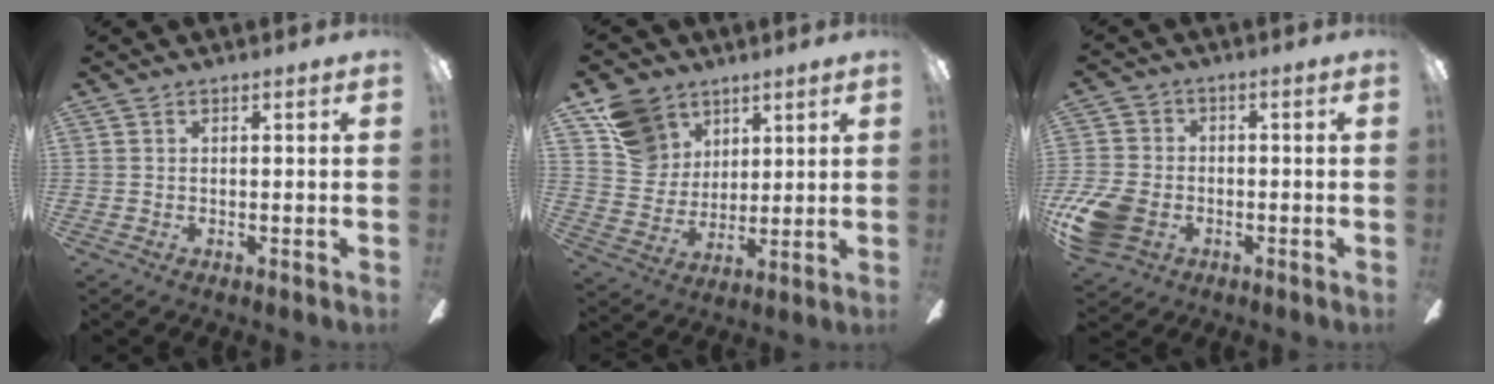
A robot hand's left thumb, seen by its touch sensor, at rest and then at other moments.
{"total": 12.2, "force": [7.5, 9.1, 3.1], "torque": [-0.072, -0.029, 0.155]}
{"total": 11.7, "force": [-4.2, 8.5, 6.8], "torque": [-0.142, 0.025, -0.074]}